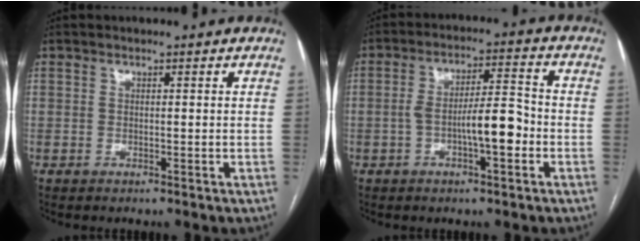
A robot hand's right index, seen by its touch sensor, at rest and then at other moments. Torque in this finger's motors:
{"motor_torque": [1.15, -0.39, 0.61, 0.13]}